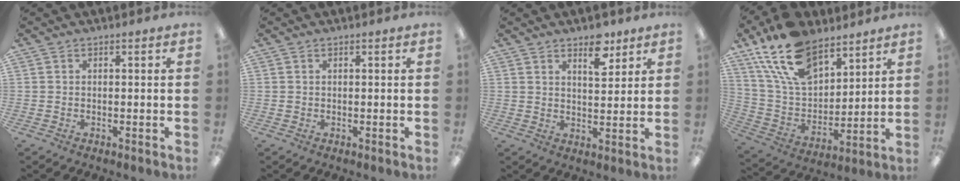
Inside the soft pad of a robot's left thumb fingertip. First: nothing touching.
{"total": 0.6, "force": [0.2, 0.5, 0.1], "torque": [-0.004, 0.005, 0.003]}
{"total": 7.0, "force": [4.9, 3.2, 3.8], "torque": [-0.032, -0.030, 0.080]}
{"total": 19.5, "force": [13.2, 10.1, 10.1], "torque": [-0.201, -0.053, 0.245]}